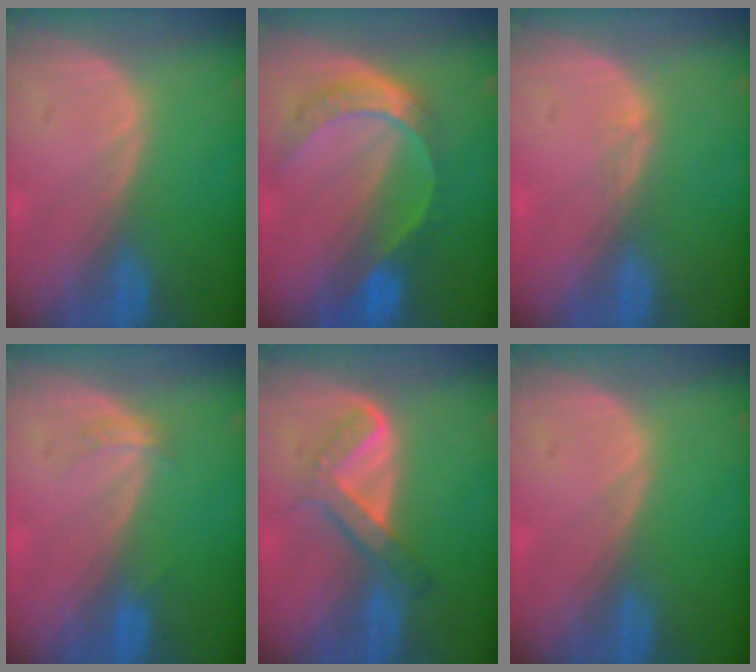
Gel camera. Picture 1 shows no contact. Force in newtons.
{"total": 7.7, "press": 6.4, "slide": 4.4}
{"total": 1.0, "press": 0.7, "slide": 0.7}
{"total": 1.5, "press": 1.4, "slide": 0.3}
{"total": 5.3, "press": 5.1, "slide": 1.4}
{"total": 0.0}